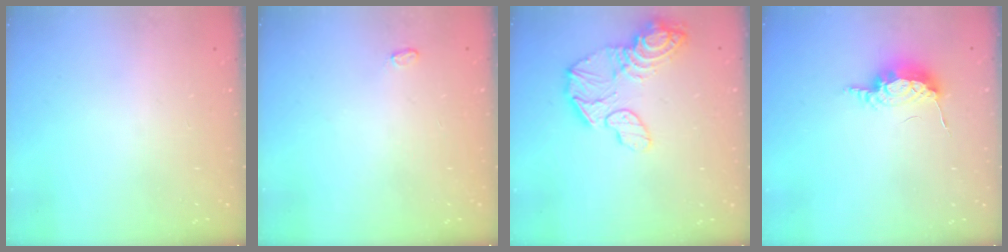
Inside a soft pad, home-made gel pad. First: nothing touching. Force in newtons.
{"total": 2.6, "press": 2.6, "slide": 0.3}
{"total": 13.8, "press": 13.7, "slide": 1.8}
{"total": 7.6, "press": 7.6, "slide": 0.2}